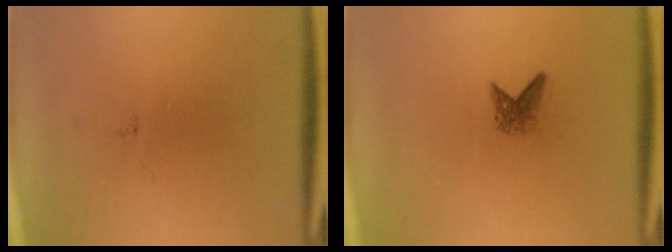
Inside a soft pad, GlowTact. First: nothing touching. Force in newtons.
{"total": 1.6}